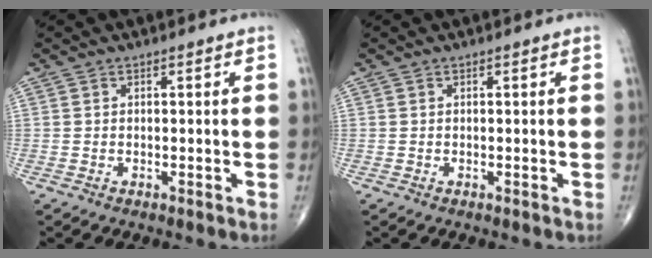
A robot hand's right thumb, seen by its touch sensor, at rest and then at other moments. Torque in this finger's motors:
{"motor_torque": [0.03, 0.03, 0.00, 0.00, 0.01]}